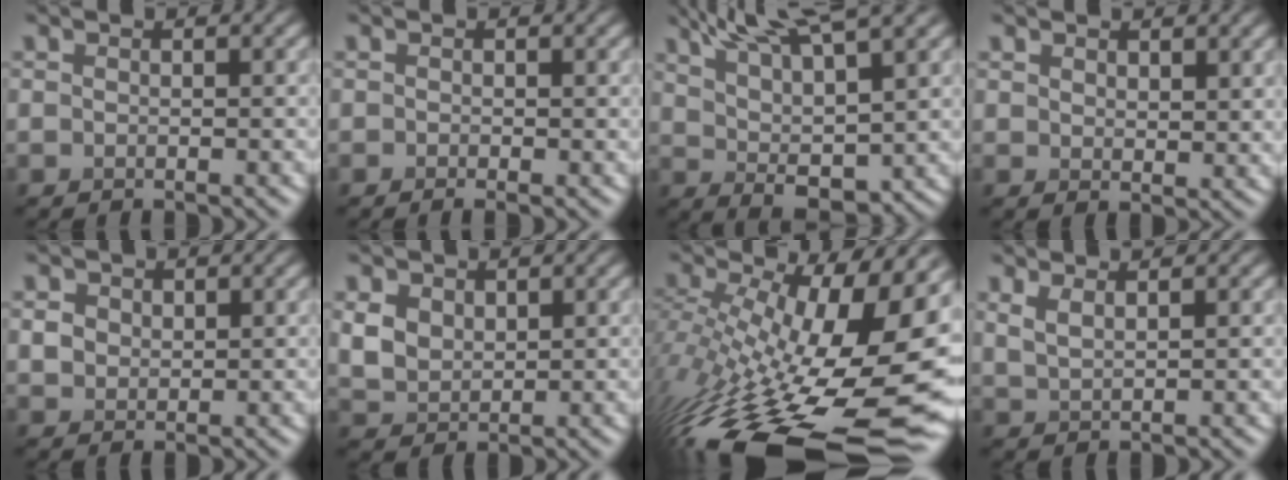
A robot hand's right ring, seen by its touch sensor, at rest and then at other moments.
{"total": 0.6, "force": [-0.2, 0.3, 0.4], "torque": [-0.004, -0.004, -0.004]}
{"total": 9.0, "force": [5.6, 2.2, 6.7], "torque": [-0.120, 0.010, 0.100]}
{"total": 2.0, "force": [1.5, 1.0, 0.9], "torque": [-0.017, -0.007, 0.032]}
{"total": 1.7, "force": [0.7, 1.4, 0.6], "torque": [-0.013, -0.005, 0.015]}
{"total": 3.4, "force": [1.3, 2.6, 1.8], "torque": [-0.047, -0.003, 0.025]}
{"total": 18.9, "force": [-4.0, 8.1, 16.7], "torque": [-0.278, -0.027, -0.063]}
{"total": 1.8, "force": [1.3, 0.6, 1.1], "torque": [-0.022, -0.002, 0.029]}